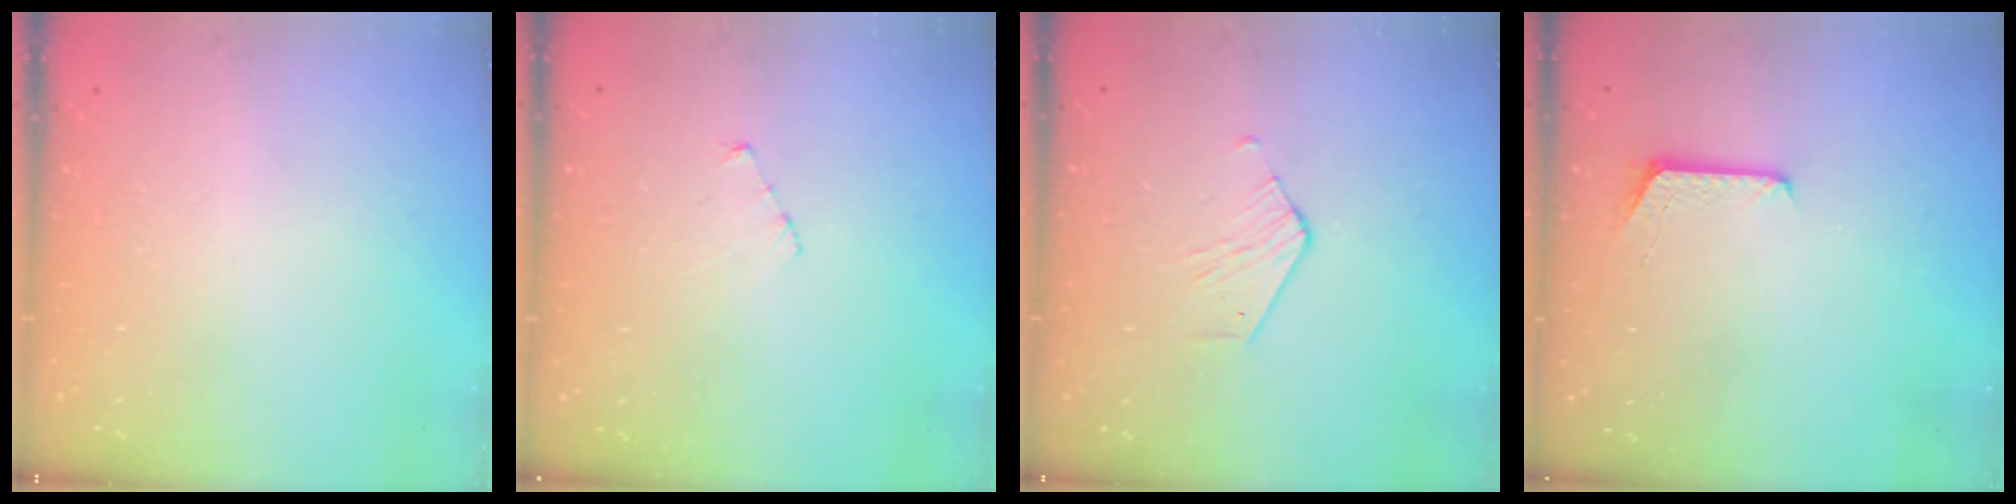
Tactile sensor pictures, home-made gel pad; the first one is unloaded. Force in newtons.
{"total": 2.6, "press": 2.6, "slide": 0.3}
{"total": 2.5, "press": 2.5, "slide": 0.2}
{"total": 5.7, "press": 5.7, "slide": 0.6}